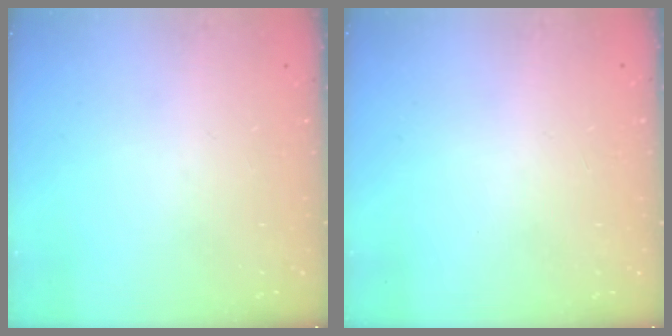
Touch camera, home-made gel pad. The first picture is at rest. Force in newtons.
{"total": 2.6, "press": 2.6, "slide": 0.2}